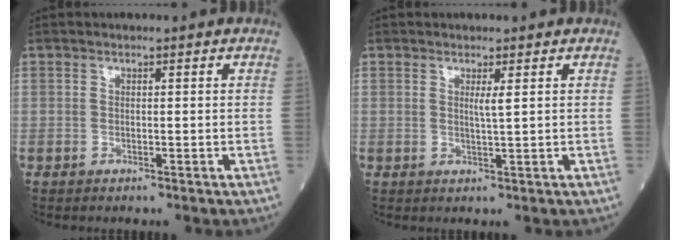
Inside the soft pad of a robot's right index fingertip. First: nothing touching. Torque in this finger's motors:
{"motor_torque": [0.23, 0.15, 0.21, 0.06]}